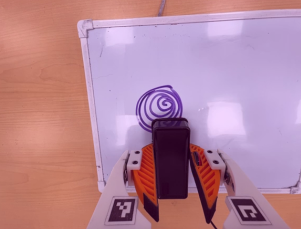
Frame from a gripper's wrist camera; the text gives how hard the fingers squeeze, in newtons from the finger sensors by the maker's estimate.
{"total": 5.9, "left": 5.1, "right": 6.8}